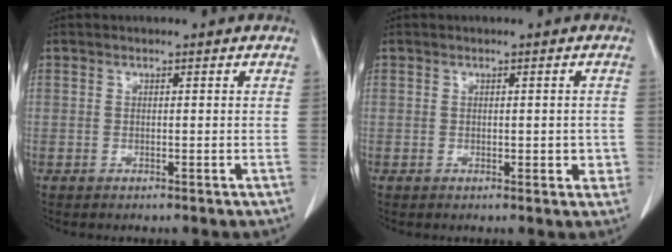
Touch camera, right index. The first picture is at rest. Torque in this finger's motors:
{"motor_torque": [0.07, 0.16, 0.06, 0.03]}